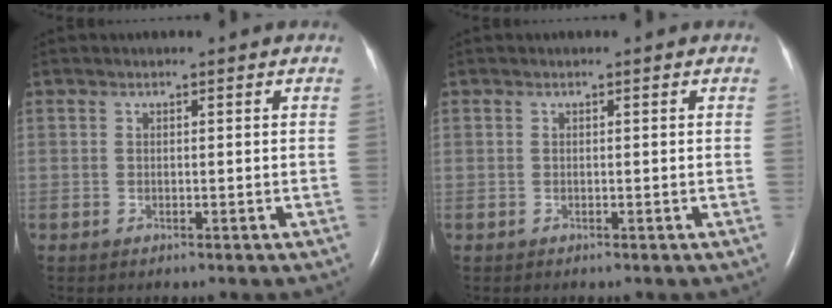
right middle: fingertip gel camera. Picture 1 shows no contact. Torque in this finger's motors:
{"motor_torque": [0.01, -0.13, 0.00, -0.01]}